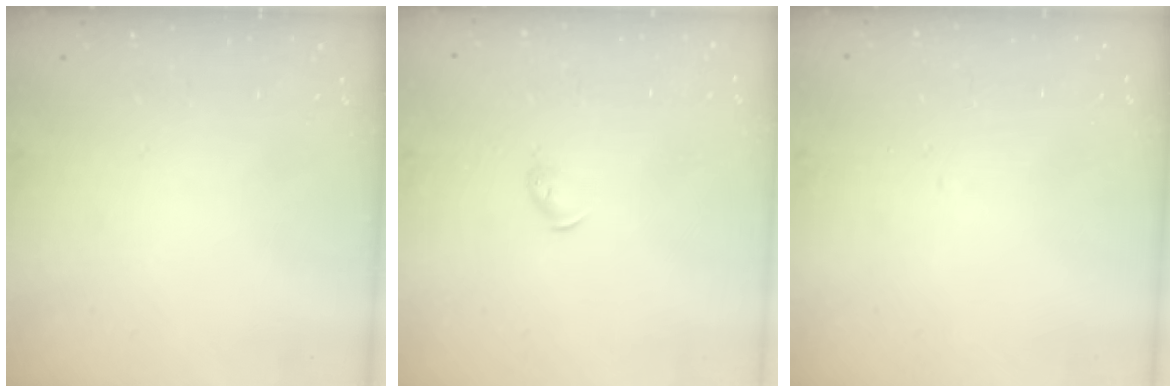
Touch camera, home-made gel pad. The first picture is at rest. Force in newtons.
{"total": 3.6, "press": 3.5, "slide": 0.8}
{"total": 1.6, "press": 1.6, "slide": 0.3}